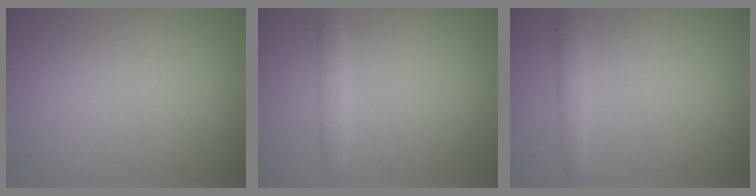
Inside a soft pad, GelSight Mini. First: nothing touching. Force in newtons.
{"total": 1.5, "press": 1.5, "slide": 0.1}
{"total": 1.3, "press": 1.3, "slide": 0.2}